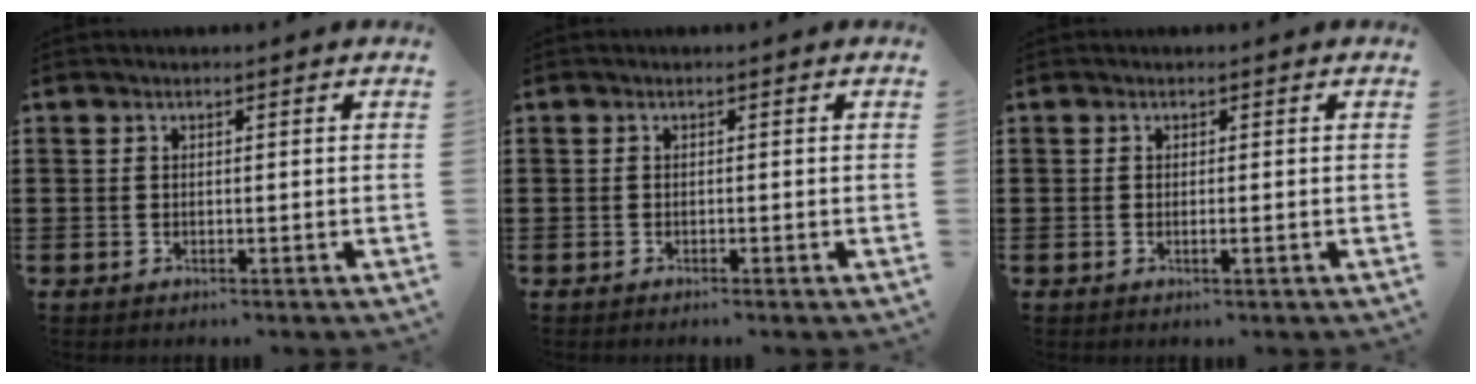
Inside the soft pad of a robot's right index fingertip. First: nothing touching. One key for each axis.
{"total": 0.6, "fx": -0.6, "fy": -0.2, "fz": 0.2, "tx": -0.004, "ty": -0.003, "tz": -0.011}
{"total": 0.7, "fx": -0.4, "fy": -0.1, "fz": 0.5, "tx": -0.007, "ty": -0.005, "tz": -0.006}